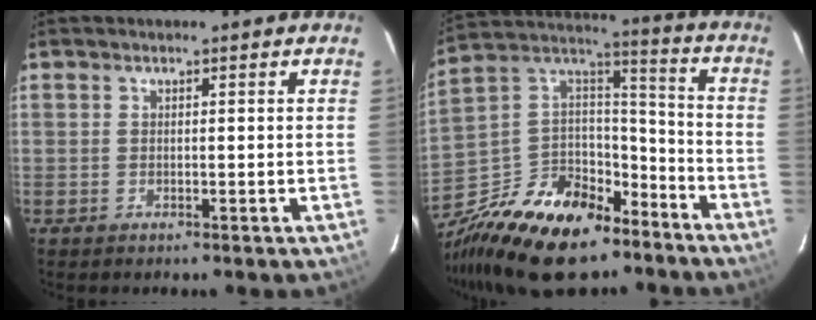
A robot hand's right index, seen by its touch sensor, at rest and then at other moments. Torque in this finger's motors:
{"motor_torque": [1.00, -1.14, 0.23, 0.00]}